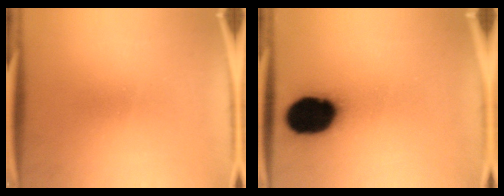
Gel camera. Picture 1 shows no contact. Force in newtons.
{"total": 19.3}